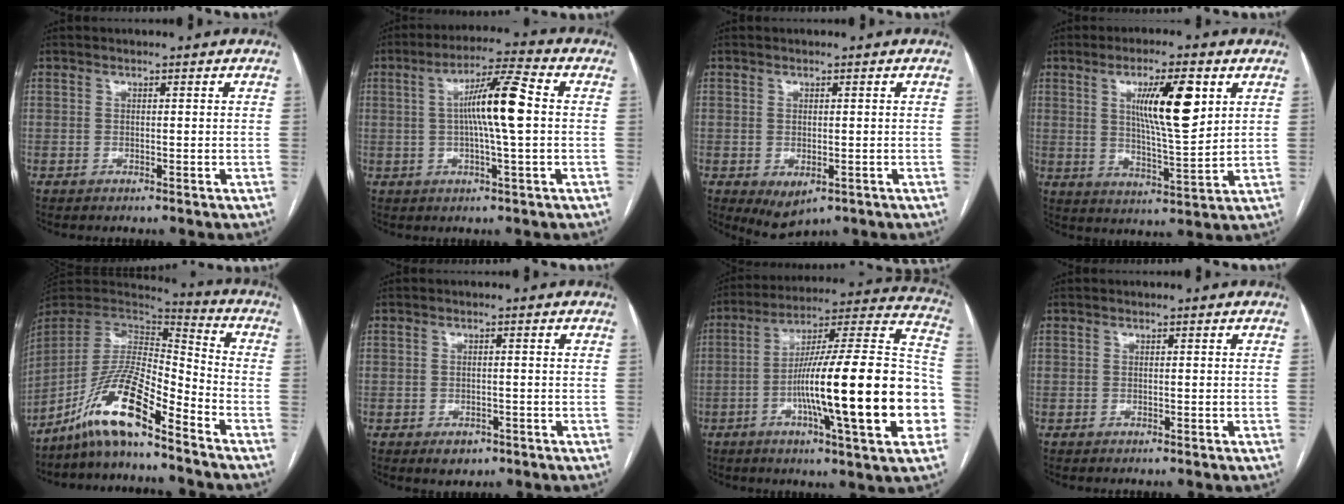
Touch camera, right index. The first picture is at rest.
{"total": 9.9, "force": [0.8, 0.4, 9.9], "torque": [-0.177, 0.013, 0.007]}
{"total": 3.8, "force": [-1.3, 2.2, 2.8], "torque": [-0.043, -0.010, -0.006]}
{"total": 11.4, "force": [4.0, 1.7, 10.5], "torque": [-0.177, -0.004, 0.068]}
{"total": 13.5, "force": [-9.6, 1.9, 9.4], "torque": [-0.182, 0.009, -0.178]}
{"total": 2.6, "force": [-1.4, 1.9, 1.2], "torque": [-0.011, 0.000, -0.012]}
{"total": 27.3, "force": [-6.0, 2.2, 26.6], "torque": [-0.339, 0.008, -0.101]}
{"total": 0.0}